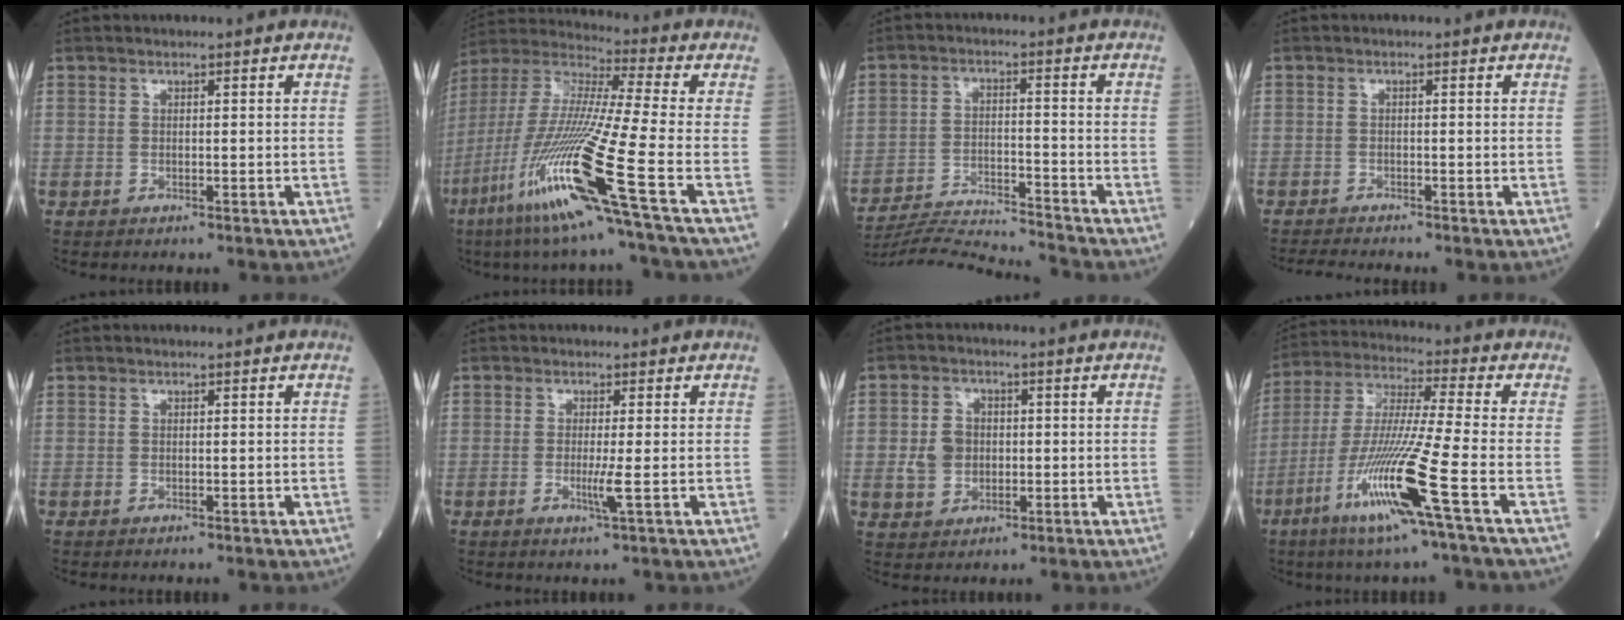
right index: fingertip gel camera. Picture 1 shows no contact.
{"total": 21.3, "force": [-9.5, -1.5, 19.0], "torque": [-0.424, -0.053, -0.194]}
{"total": 13.1, "force": [-12.7, -1.9, 2.5], "torque": [-0.040, -0.008, -0.210]}
{"total": 1.7, "force": [-1.7, -0.4, 0.0], "torque": [-0.012, -0.016, -0.033]}
{"total": 0.0}
{"total": 2.3, "force": [-0.4, -0.6, 2.2], "torque": [-0.043, -0.006, -0.008]}
{"total": 4.8, "force": [-0.1, 4.1, 2.6], "torque": [-0.056, 0.008, 0.005]}
{"total": 14.9, "force": [-6.5, -1.6, 13.3], "torque": [-0.273, -0.025, -0.126]}